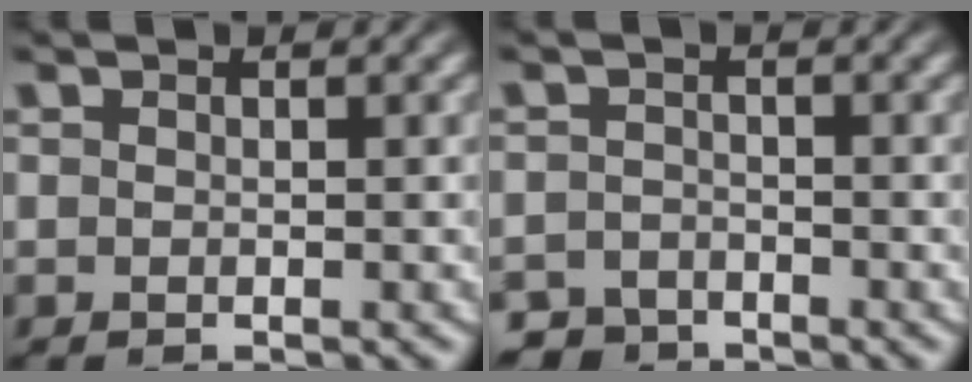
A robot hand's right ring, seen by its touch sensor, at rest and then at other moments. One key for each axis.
{"total": 3.0, "fx": -2.8, "fy": 1.0, "fz": -0.4, "tx": 0.010, "ty": -0.019, "tz": -0.048}